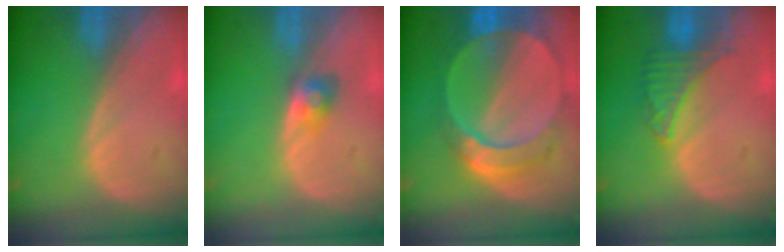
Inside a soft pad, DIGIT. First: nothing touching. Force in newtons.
{"total": 2.8, "press": 2.5, "slide": 1.2}
{"total": 9.7, "press": 8.4, "slide": 4.9}
{"total": 5.0, "press": 5.0, "slide": 0.4}